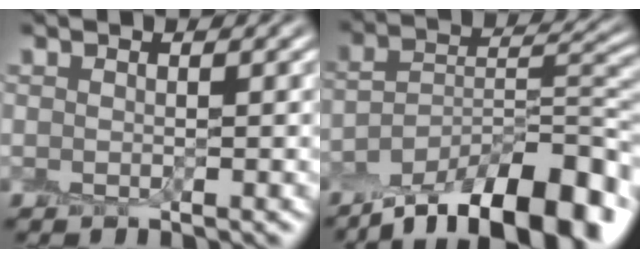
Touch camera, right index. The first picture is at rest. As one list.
[{"total": 14.1, "force": [-9.7, 5.1, 8.9], "torque": [-0.152, 0.002, -0.157]}]